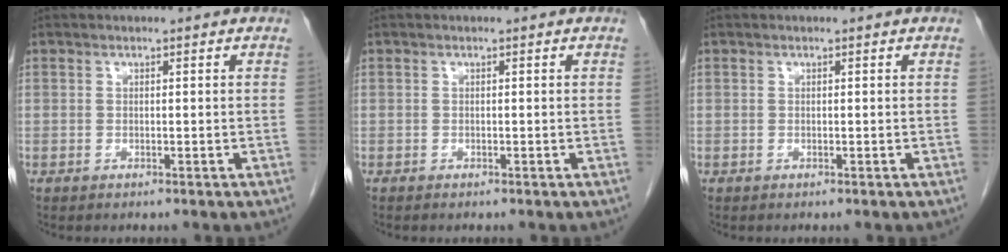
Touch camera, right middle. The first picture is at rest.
{"total": 0.0}
{"total": 0.0}